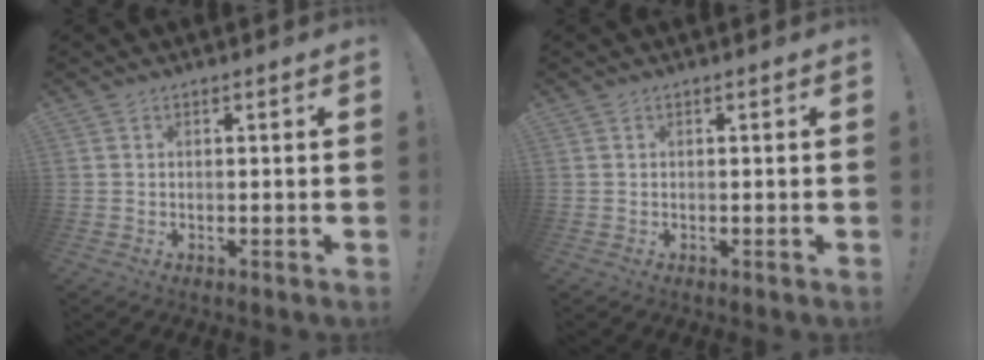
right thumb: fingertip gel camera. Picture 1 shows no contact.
{"total": 0.0}